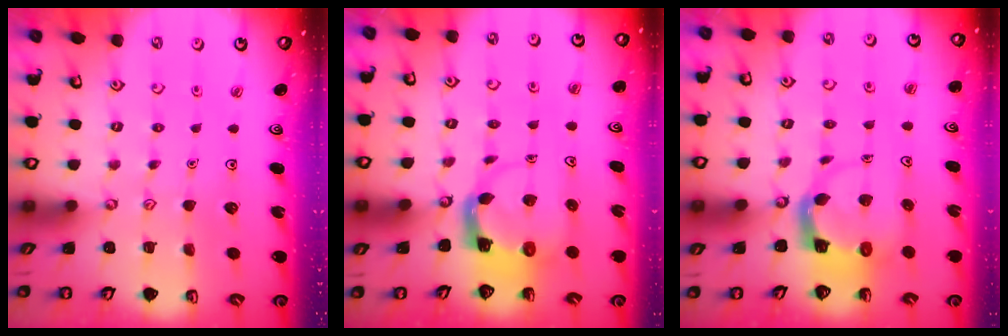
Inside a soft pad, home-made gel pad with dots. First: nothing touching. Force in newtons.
{"total": 3.8, "press": 3.8, "slide": 0.7}
{"total": 3.8, "press": 3.7, "slide": 0.7}